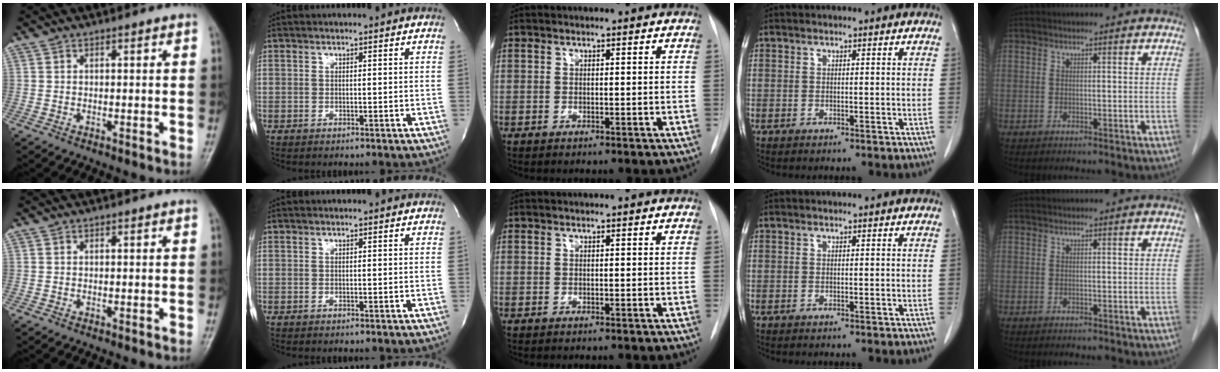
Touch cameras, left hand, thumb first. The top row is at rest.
{}